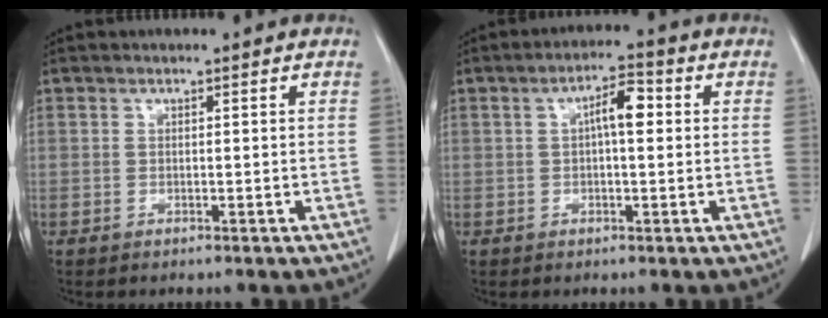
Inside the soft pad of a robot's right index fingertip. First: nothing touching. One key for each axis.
{"total": 4.8, "fx": 0.8, "fy": 1.3, "fz": 4.5, "tx": -0.077, "ty": 0.016, "tz": 0.009}